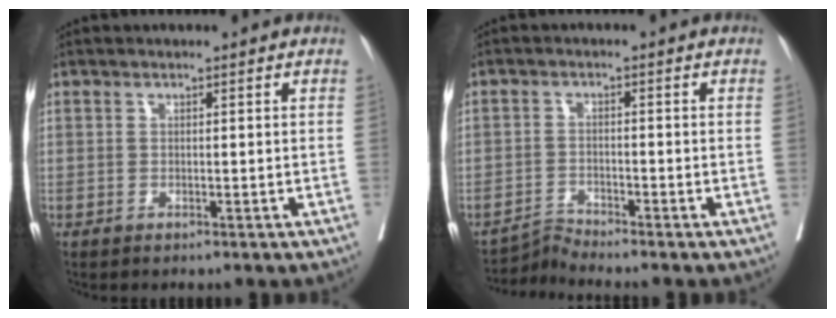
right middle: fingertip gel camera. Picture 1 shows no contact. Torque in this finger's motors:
{"motor_torque": [-0.69, -0.36, 0.03, 0.01]}